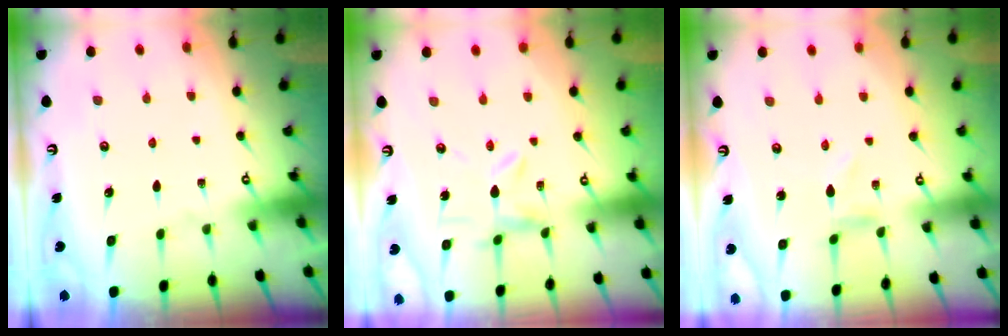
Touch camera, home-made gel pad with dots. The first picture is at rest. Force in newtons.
{"total": 2.0, "press": 2.0, "slide": 0.3}
{"total": 0.8, "press": 0.8, "slide": 0.1}